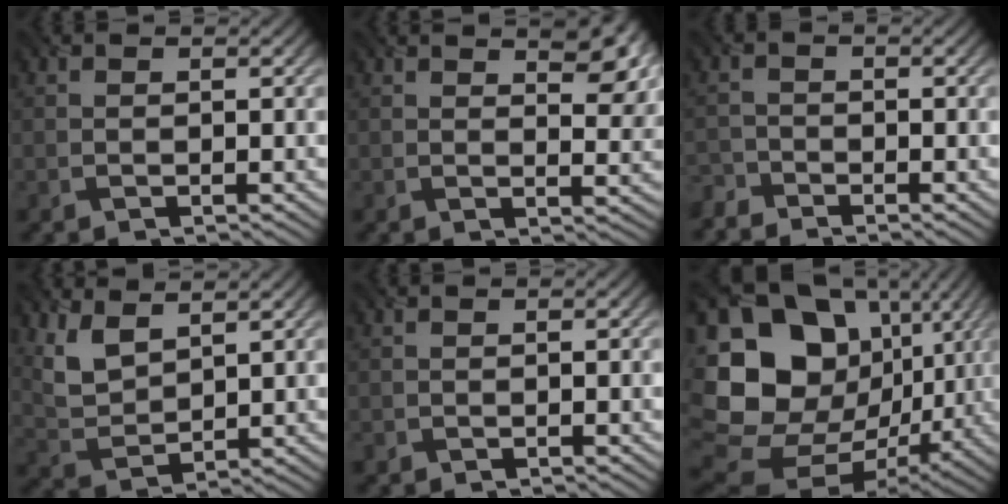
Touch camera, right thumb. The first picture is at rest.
{"total": 5.9, "force": [3.2, 2.4, 4.3], "torque": [-0.062, 0.001, 0.052]}
{"total": 2.4, "force": [-2.3, 0.6, 0.2], "torque": [-0.007, -0.002, -0.057]}
{"total": 5.4, "force": [3.2, 2.6, 3.3], "torque": [-0.090, -0.008, 0.072]}
{"total": 0.5, "force": [-0.4, 0.3, 0.0], "torque": [-0.001, -0.001, -0.009]}
{"total": 23.1, "force": [3.7, 19.2, 12.3], "torque": [-0.302, -0.007, 0.089]}